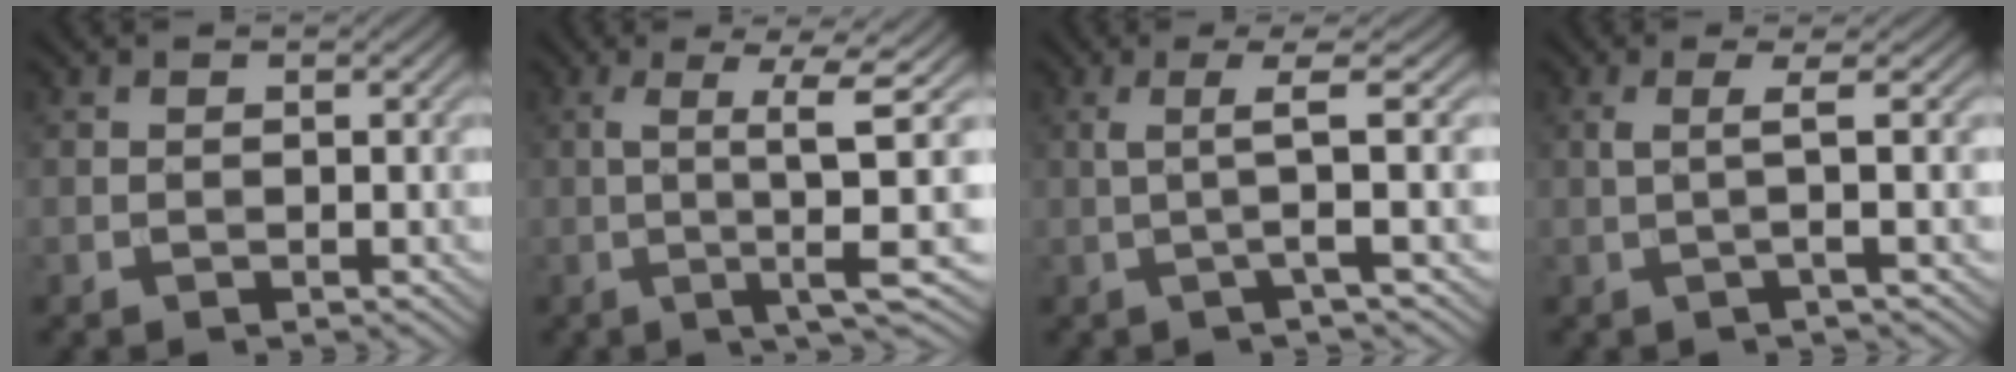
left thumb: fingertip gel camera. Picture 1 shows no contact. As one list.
[{"total": 7.2, "force": [-0.5, 0.3, 7.1], "torque": [-0.130, 0.008, -0.008]}, {"total": 4.0, "force": [0.2, 0.0, 4.0], "torque": [-0.076, 0.008, -0.007]}, {"total": 2.8, "force": [0.2, 0.0, 2.8], "torque": [-0.055, 0.005, -0.007]}]